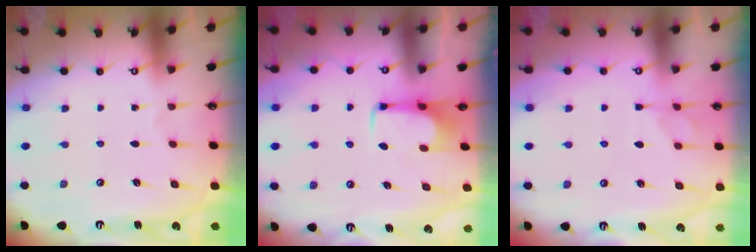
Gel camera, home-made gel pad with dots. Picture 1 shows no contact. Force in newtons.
{"total": 1.7, "press": 1.6, "slide": 0.4}
{"total": 1.4, "press": 0.9, "slide": 1.0}